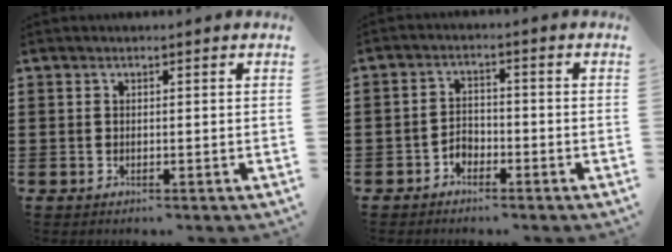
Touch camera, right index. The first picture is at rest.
{"total": 2.4, "force": [-1.8, 1.4, 0.7], "torque": [-0.020, 0.005, -0.040]}